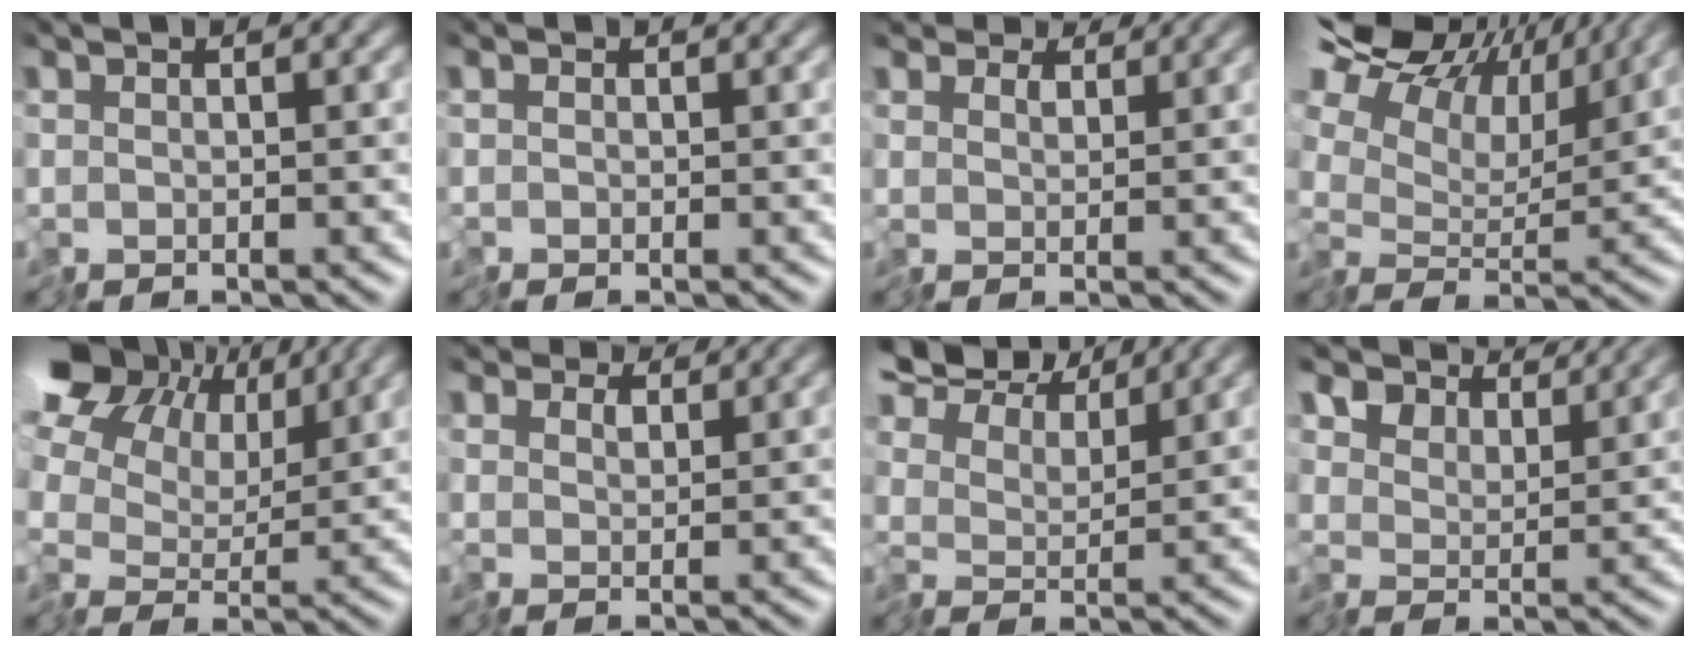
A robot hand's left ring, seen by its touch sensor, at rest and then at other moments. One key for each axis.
{"total": 0.0}
{"total": 2.3, "fx": 1.8, "fy": 1.3, "fz": 0.6, "tx": -0.020, "ty": 0.003, "tz": 0.023}
{"total": 13.5, "fx": 7.0, "fy": 7.8, "fz": 8.6, "tx": -0.205, "ty": 0.049, "tz": 0.116}
{"total": 12.3, "fx": 5.3, "fy": 8.1, "fz": 7.6, "tx": -0.160, "ty": 0.034, "tz": 0.088}
{"total": 2.5, "fx": 2.1, "fy": 1.3, "fz": 0.6, "tx": -0.021, "ty": 0.004, "tz": 0.028}
{"total": 7.4, "fx": 6.0, "fy": 3.0, "fz": 3.1, "tx": -0.073, "ty": 0.018, "tz": 0.092}
{"total": 3.9, "fx": 3.6, "fy": 1.4, "fz": 0.7, "tx": -0.024, "ty": 0.002, "tz": 0.054}